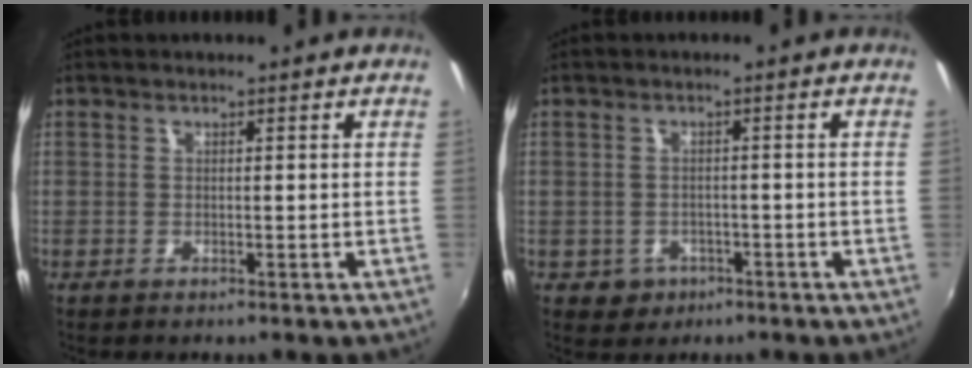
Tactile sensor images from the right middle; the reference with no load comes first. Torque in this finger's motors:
{"motor_torque": [0.22, -0.19, 0.03, 0.01]}